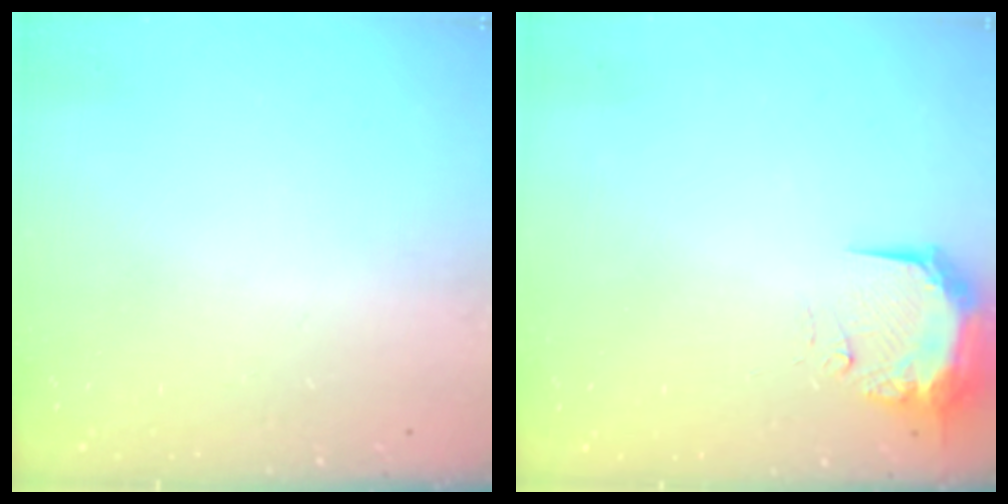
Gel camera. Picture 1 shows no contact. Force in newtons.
{"total": 11.4, "press": 10.0, "slide": 5.4}